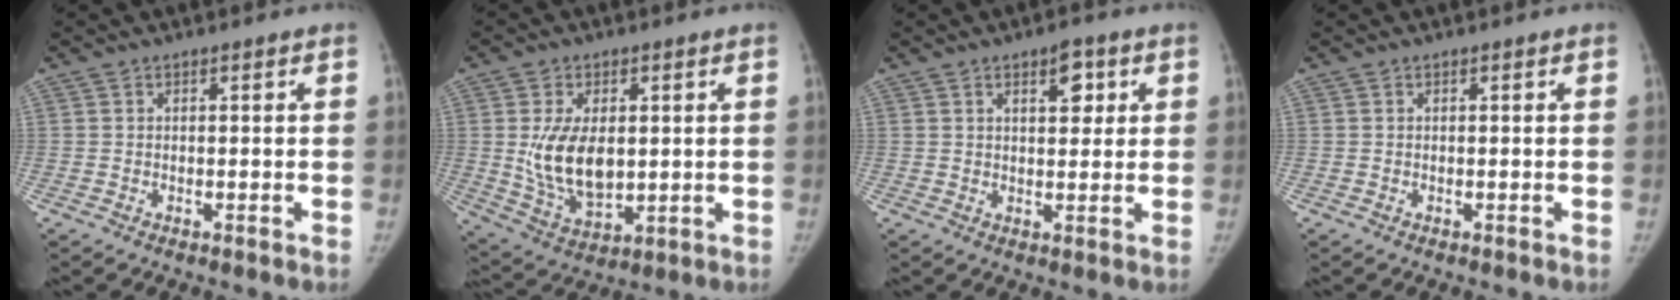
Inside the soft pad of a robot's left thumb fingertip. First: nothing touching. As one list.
[{"total": 12.6, "force": [1.1, 7.5, 10.1], "torque": [-0.165, -0.015, 0.036]}, {"total": 5.0, "force": [2.2, 2.6, 3.7], "torque": [-0.034, -0.008, 0.030]}, {"total": 0.0}]